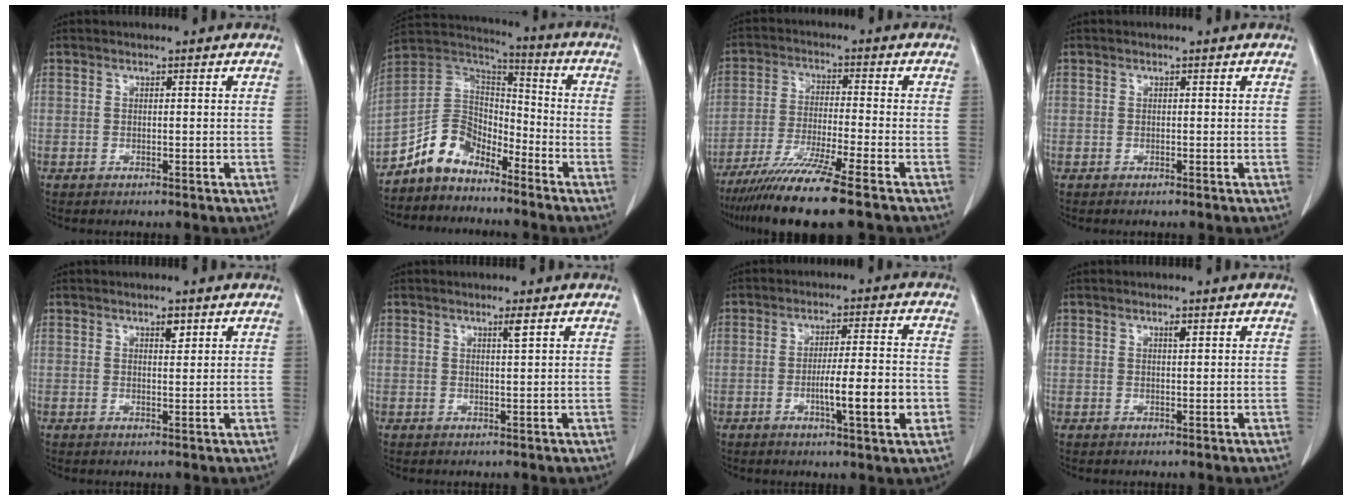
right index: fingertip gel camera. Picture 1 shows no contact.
{"total": 9.4, "force": [-7.1, 5.4, 3.0], "torque": [-0.060, 0.044, -0.140]}
{"total": 11.3, "force": [-8.6, -1.3, 7.2], "torque": [-0.127, -0.037, -0.147]}
{"total": 0.0}
{"total": 1.6, "force": [1.0, 0.5, 1.1], "torque": [-0.017, -0.004, 0.015]}
{"total": 1.3, "force": [0.7, -0.3, 1.0], "torque": [-0.022, -0.005, 0.014]}
{"total": 9.0, "force": [-2.5, 0.4, 8.7], "torque": [-0.134, -0.002, -0.039]}
{"total": 0.8, "force": [0.5, 0.2, 0.6], "torque": [-0.013, -0.002, 0.007]}